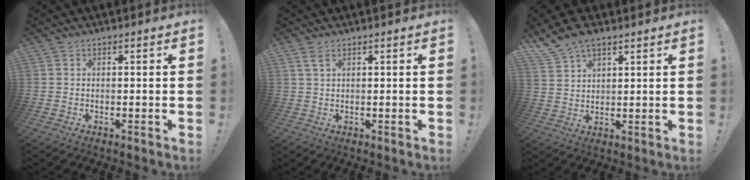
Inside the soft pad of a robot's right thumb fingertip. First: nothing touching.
{"total": 2.9, "force": [1.6, 1.1, 2.1], "torque": [-0.038, -0.003, 0.029]}
{"total": 7.7, "force": [5.7, 3.5, 3.8], "torque": [-0.070, -0.023, 0.111]}